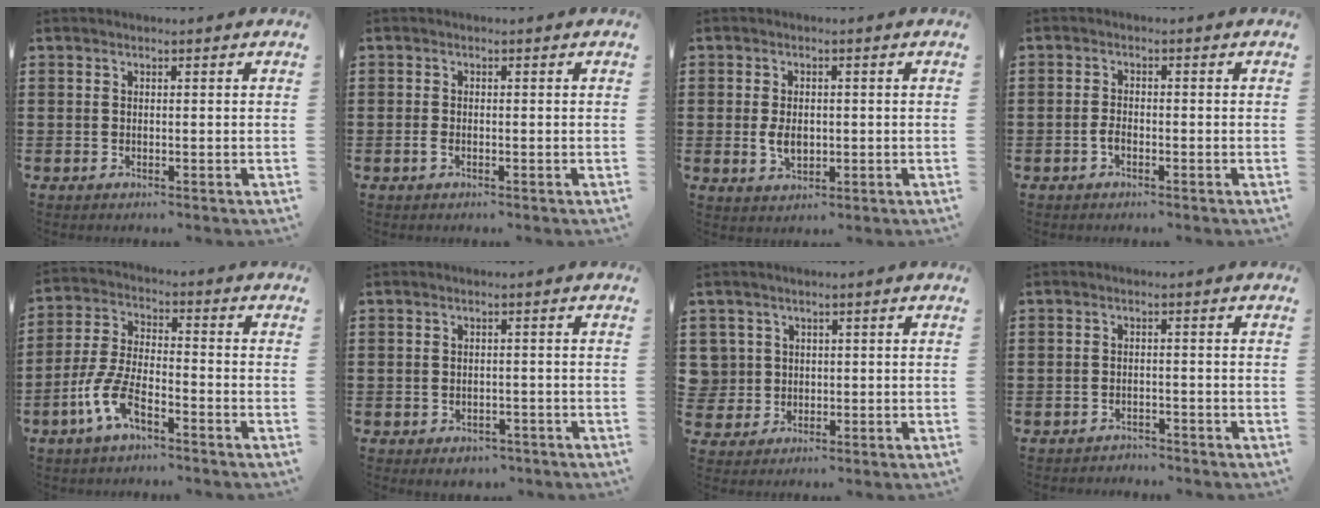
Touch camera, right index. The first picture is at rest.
{"total": 1.0, "force": [-0.5, 0.4, 0.8], "torque": [-0.024, -0.007, -0.011]}
{"total": 3.6, "force": [-0.3, 2.3, 2.8], "torque": [-0.062, 0.001, -0.008]}
{"total": 1.7, "force": [-0.9, 0.9, 1.2], "torque": [-0.033, -0.002, -0.020]}
{"total": 7.4, "force": [-4.7, 2.4, 5.3], "torque": [-0.136, -0.007, -0.095]}
{"total": 1.5, "force": [-1.3, 0.7, 0.0], "torque": [-0.006, 0.002, -0.030]}
{"total": 3.2, "force": [0.6, 3.2, 0.2], "torque": [-0.031, 0.006, 0.007]}
{"total": 1.4, "force": [-1.4, 0.2, -0.3], "torque": [-0.001, 0.003, -0.031]}